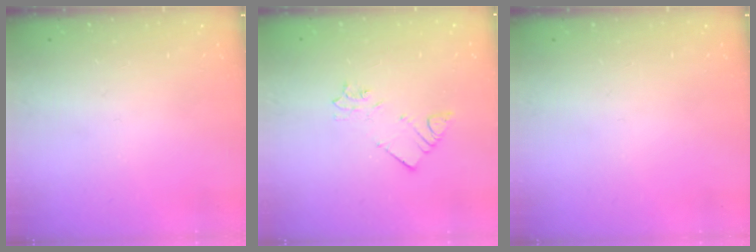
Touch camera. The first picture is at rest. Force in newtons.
{"total": 2.2, "press": 2.2, "slide": 0.1}
{"total": 0.0}